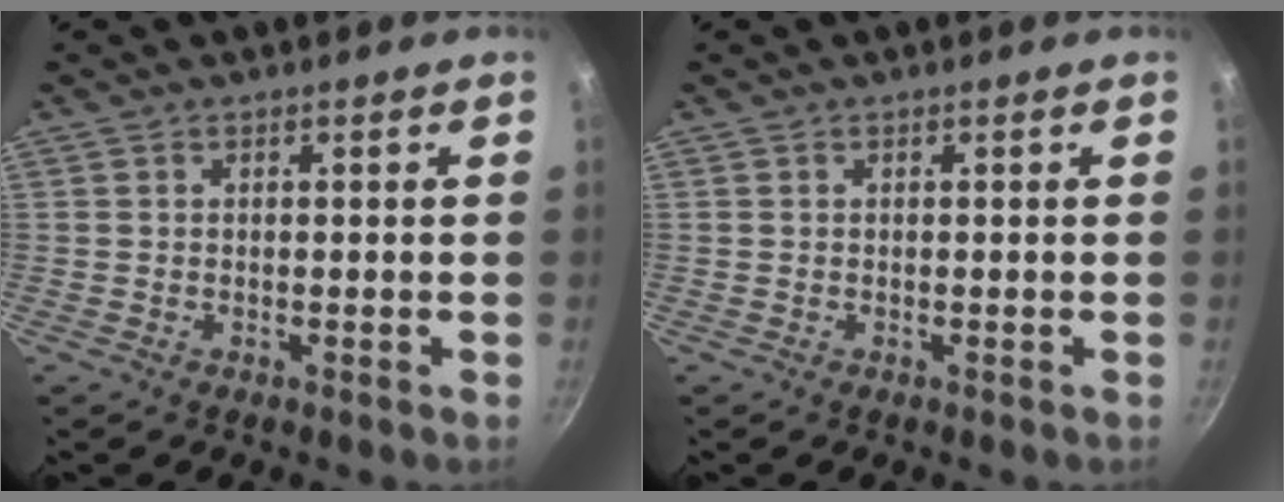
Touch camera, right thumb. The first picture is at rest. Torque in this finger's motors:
{"motor_torque": [-0.19, 0.19, -0.09, -0.16, 0.00]}